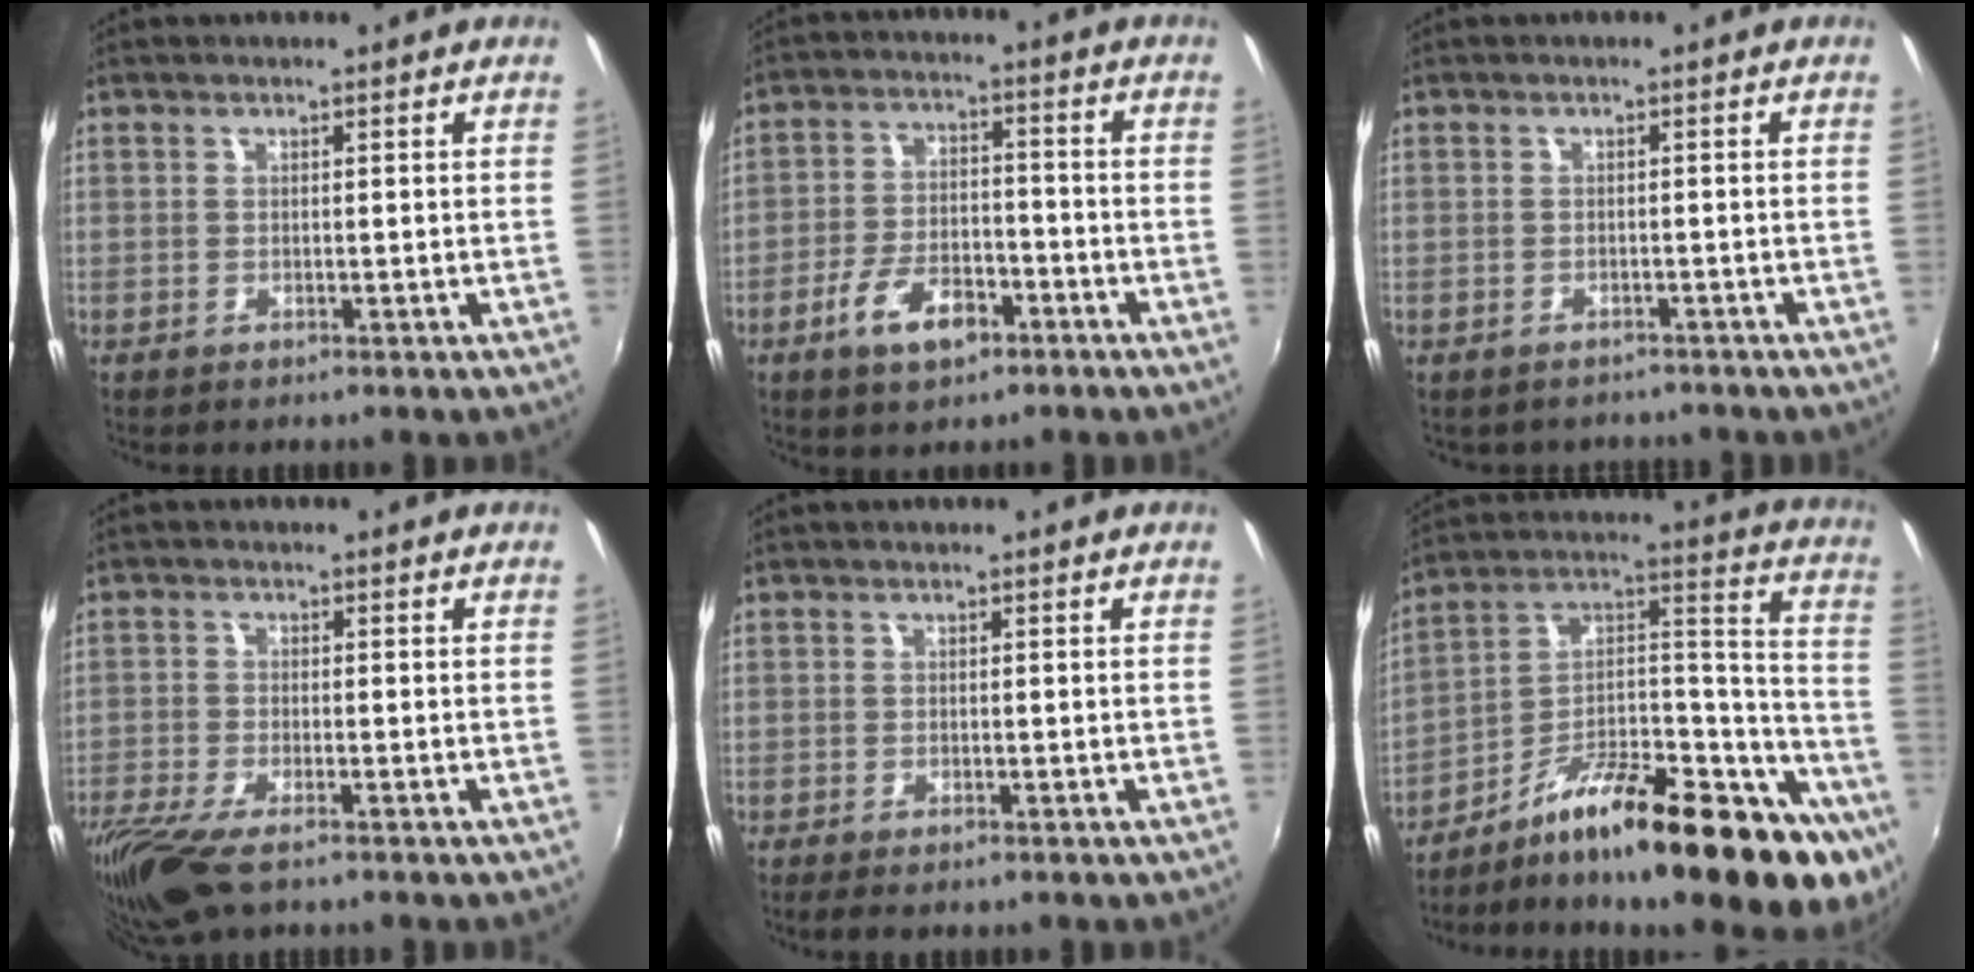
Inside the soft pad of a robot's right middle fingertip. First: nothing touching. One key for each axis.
{"total": 8.8, "fx": -5.0, "fy": 4.2, "fz": 5.8, "tx": -0.124, "ty": 0.000, "tz": -0.086}
{"total": 3.5, "fx": -3.1, "fy": 1.7, "fz": 0.5, "tx": -0.018, "ty": -0.013, "tz": -0.042}
{"total": 10.2, "fx": -7.4, "fy": 2.8, "fz": 6.4, "tx": -0.154, "ty": -0.041, "tz": -0.141}
{"total": 2.0, "fx": -1.6, "fy": 0.6, "fz": 1.0, "tx": -0.021, "ty": -0.011, "tz": -0.028}
{"total": 27.4, "fx": -17.5, "fy": 7.6, "fz": 19.8, "tx": -0.235, "ty": 0.020, "tz": -0.271}